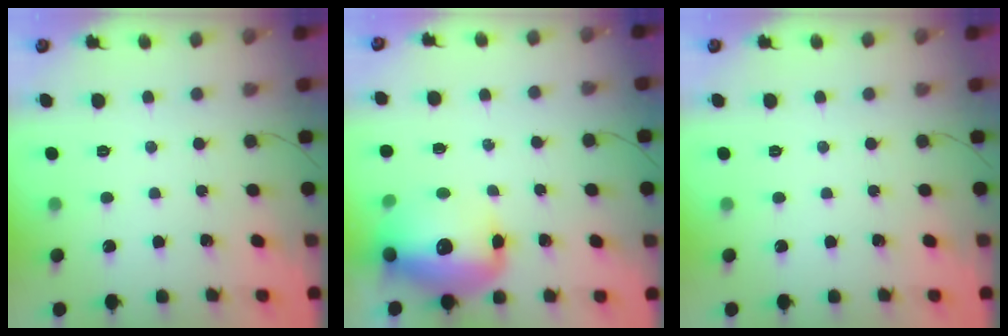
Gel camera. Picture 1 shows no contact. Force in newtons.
{"total": 15.0, "press": 14.7, "slide": 3.2}
{"total": 0.0}